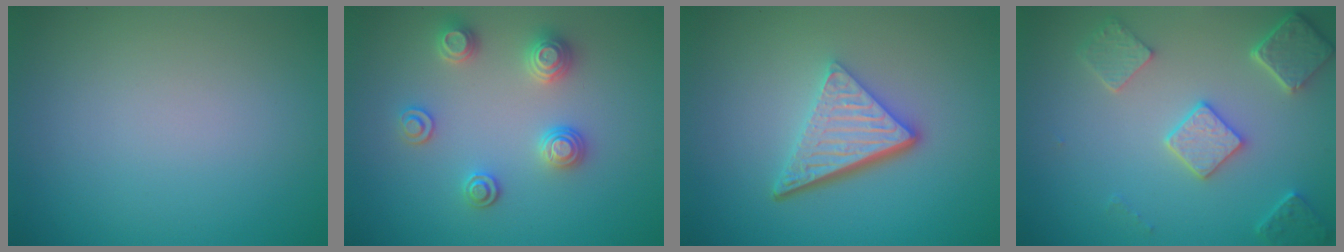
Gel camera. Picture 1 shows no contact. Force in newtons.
{"total": 2.9, "press": 2.8, "slide": 0.6}
{"total": 5.3, "press": 3.6, "slide": 3.9}
{"total": 4.7, "press": 3.9, "slide": 2.8}